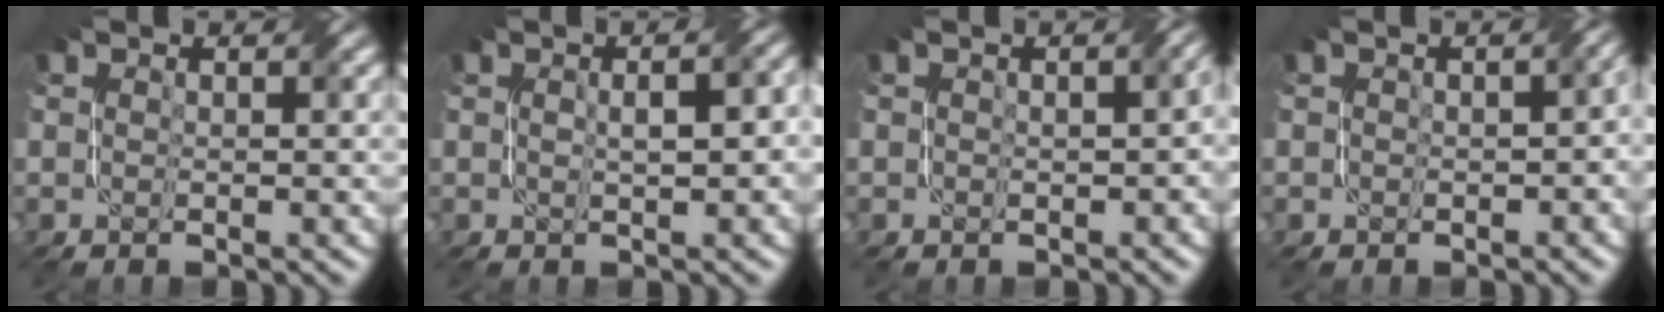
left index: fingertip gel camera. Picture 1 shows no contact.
{"total": 3.9, "force": [0.4, 1.3, 3.7], "torque": [-0.043, 0.017, 0.005]}
{"total": 2.5, "force": [0.2, 1.3, 2.1], "torque": [-0.020, 0.004, 0.005]}
{"total": 3.1, "force": [0.0, 1.8, 2.5], "torque": [-0.016, 0.002, 0.005]}